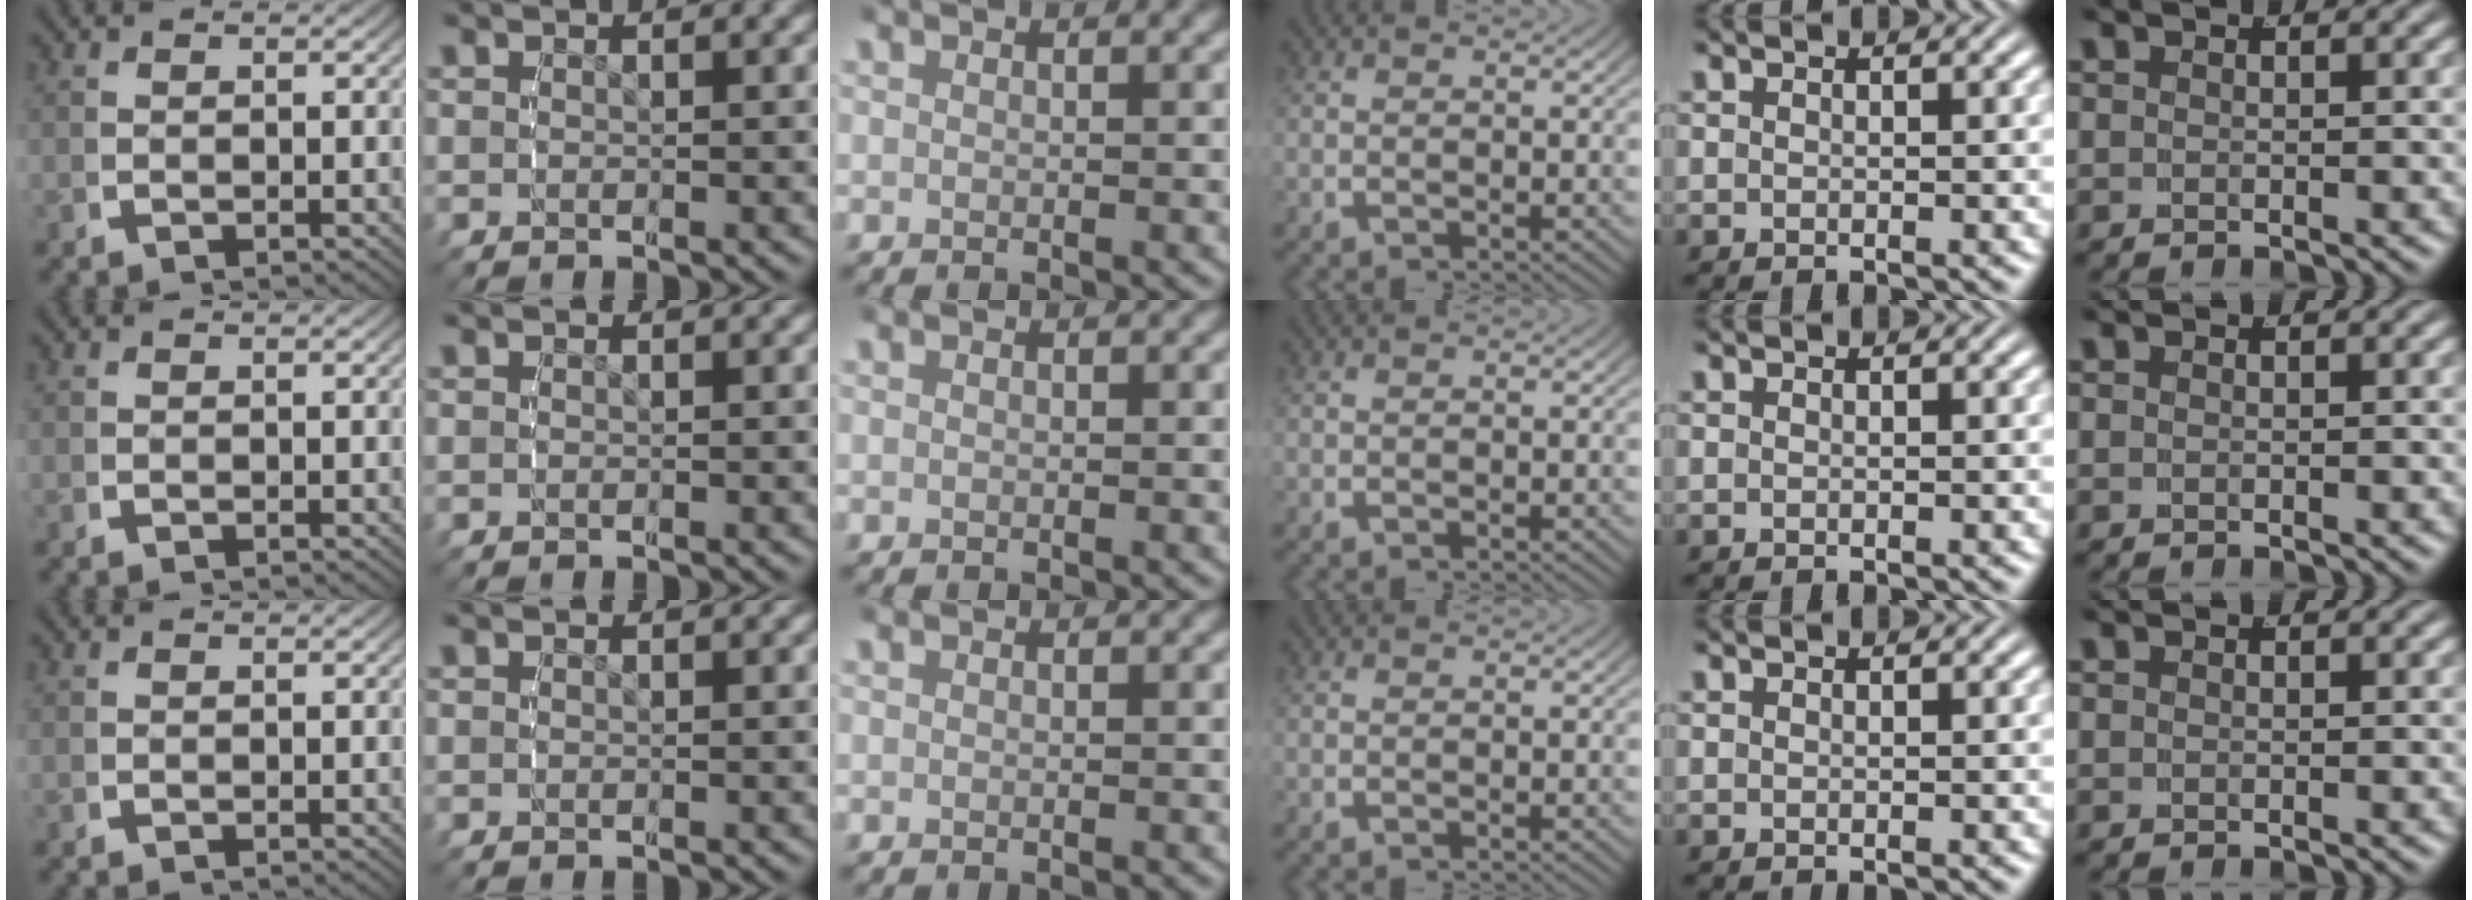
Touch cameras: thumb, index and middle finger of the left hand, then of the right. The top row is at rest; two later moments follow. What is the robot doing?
{"motion": "reach", "object": "paper"}